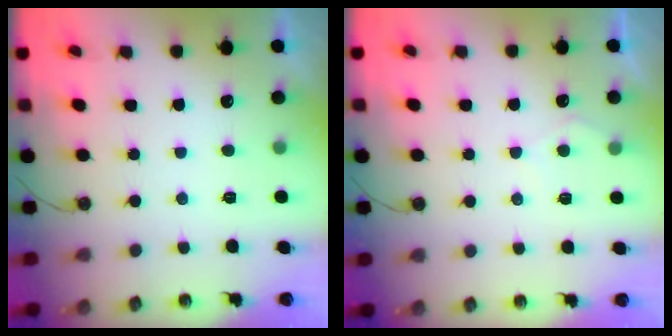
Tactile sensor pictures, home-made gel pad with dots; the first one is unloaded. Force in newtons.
{"total": 4.5, "press": 4.4, "slide": 0.5}